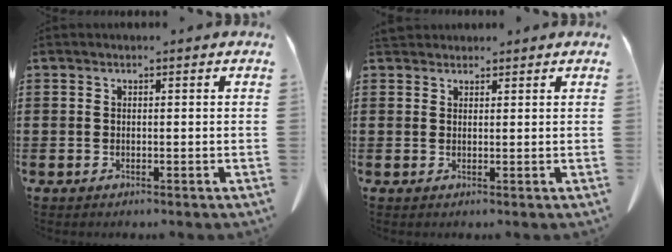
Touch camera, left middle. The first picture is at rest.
{"total": 1.8, "force": [1.7, 0.7, 0.2], "torque": [-0.011, 0.003, 0.034]}